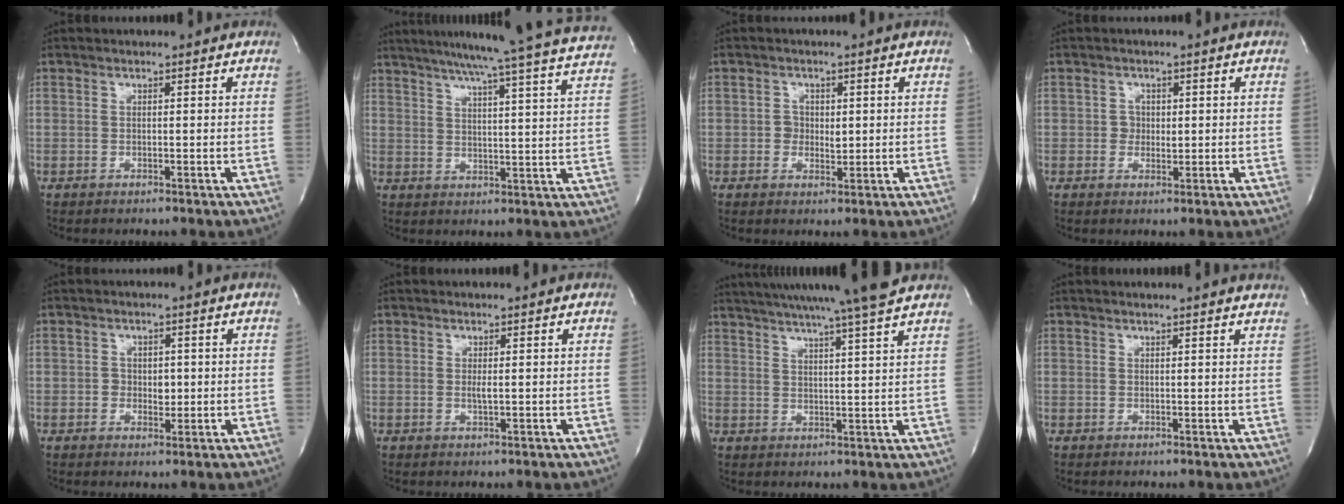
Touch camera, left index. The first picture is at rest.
{"total": 25.4, "force": [22.7, -1.6, 11.2], "torque": [-0.184, -0.048, 0.281]}
{"total": 2.4, "force": [-0.2, 2.0, 1.3], "torque": [-0.017, -0.001, -0.003]}
{"total": 1.9, "force": [-0.2, 1.8, 0.8], "torque": [-0.009, -0.002, -0.004]}
{"total": 2.5, "force": [-0.5, 1.9, 1.6], "torque": [-0.019, -0.001, -0.006]}
{"total": 1.0, "force": [-0.3, 0.0, 1.0], "torque": [-0.026, -0.007, -0.003]}
{"total": 16.0, "force": [13.8, -1.6, 7.9], "torque": [-0.139, -0.011, 0.187]}
{"total": 4.5, "force": [4.3, -0.3, 1.4], "torque": [-0.018, 0.003, 0.030]}